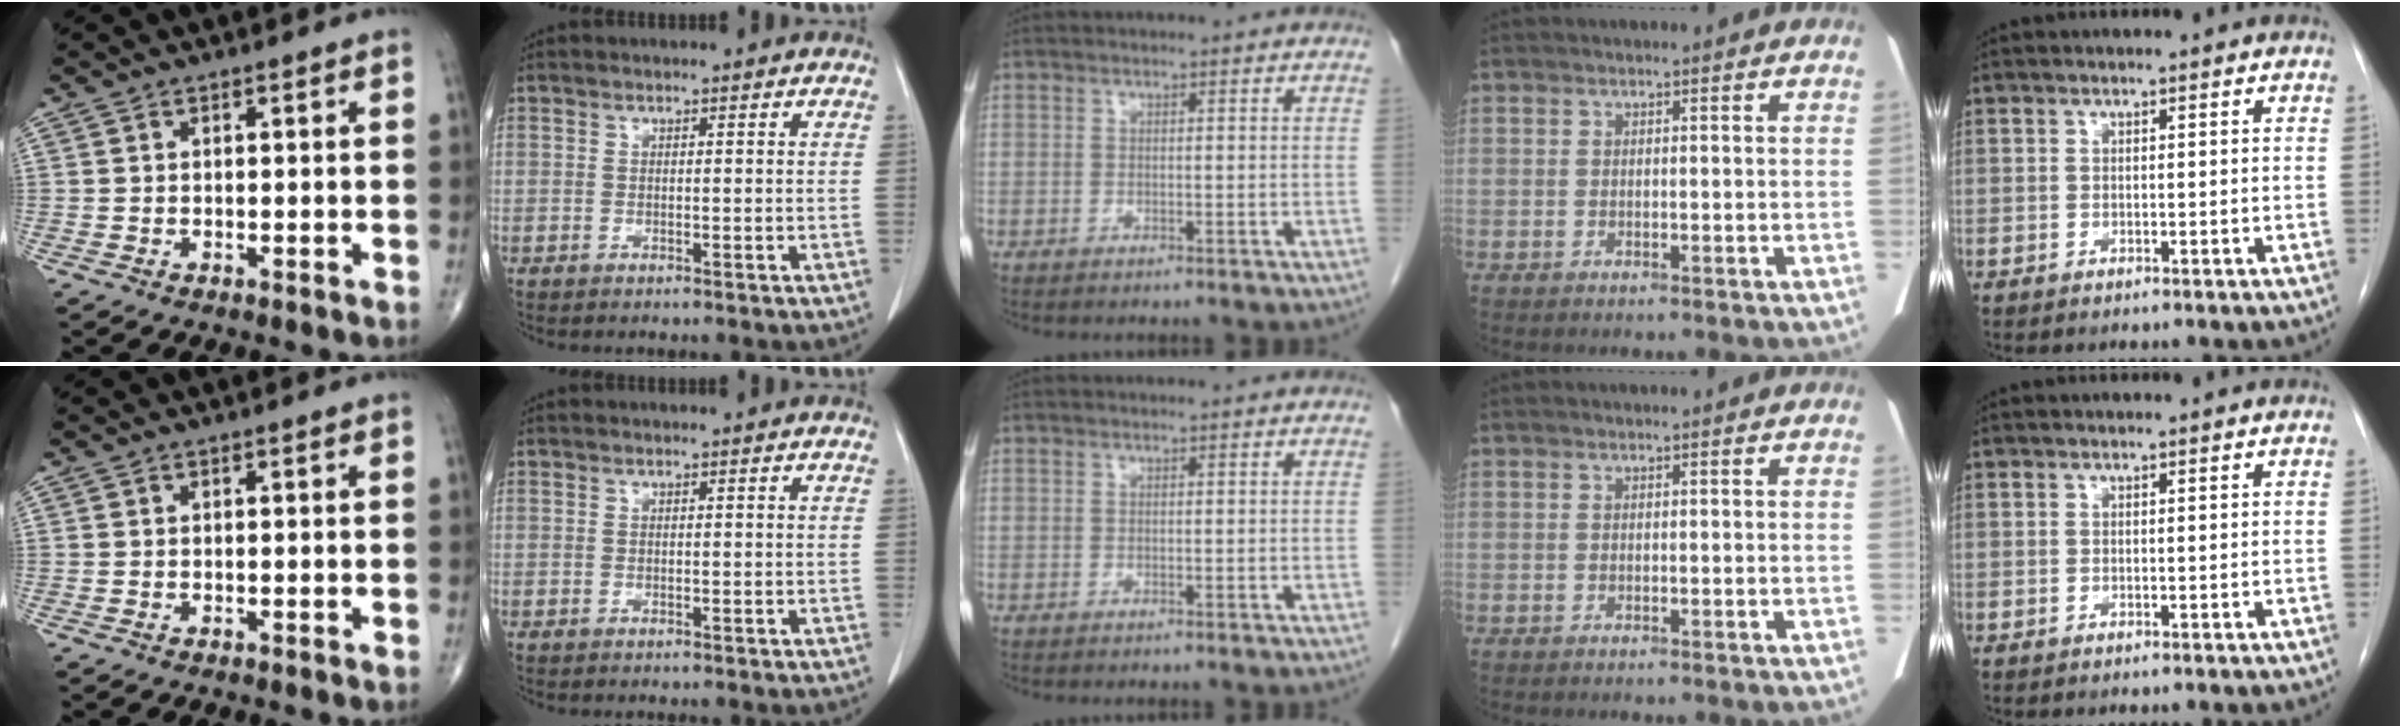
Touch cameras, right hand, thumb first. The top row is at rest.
{}